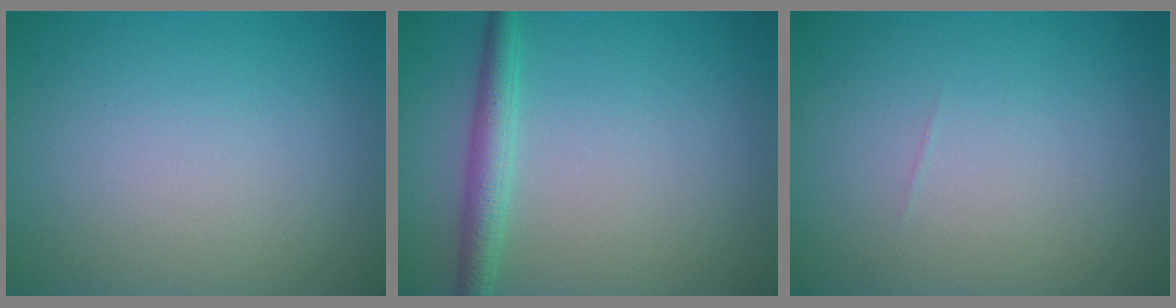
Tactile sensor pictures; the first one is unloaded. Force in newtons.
{"total": 2.6, "press": 2.6, "slide": 0.1}
{"total": 0.0}